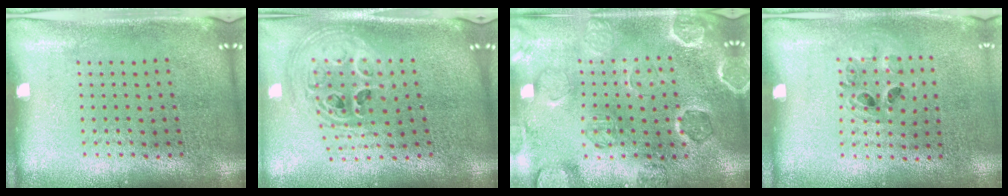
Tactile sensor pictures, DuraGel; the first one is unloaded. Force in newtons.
{"total": 2.6, "press": 1.9, "slide": 1.8}
{"total": 1.1, "press": 1.0, "slide": 0.2}
{"total": 0.9, "press": 0.9, "slide": 0.2}